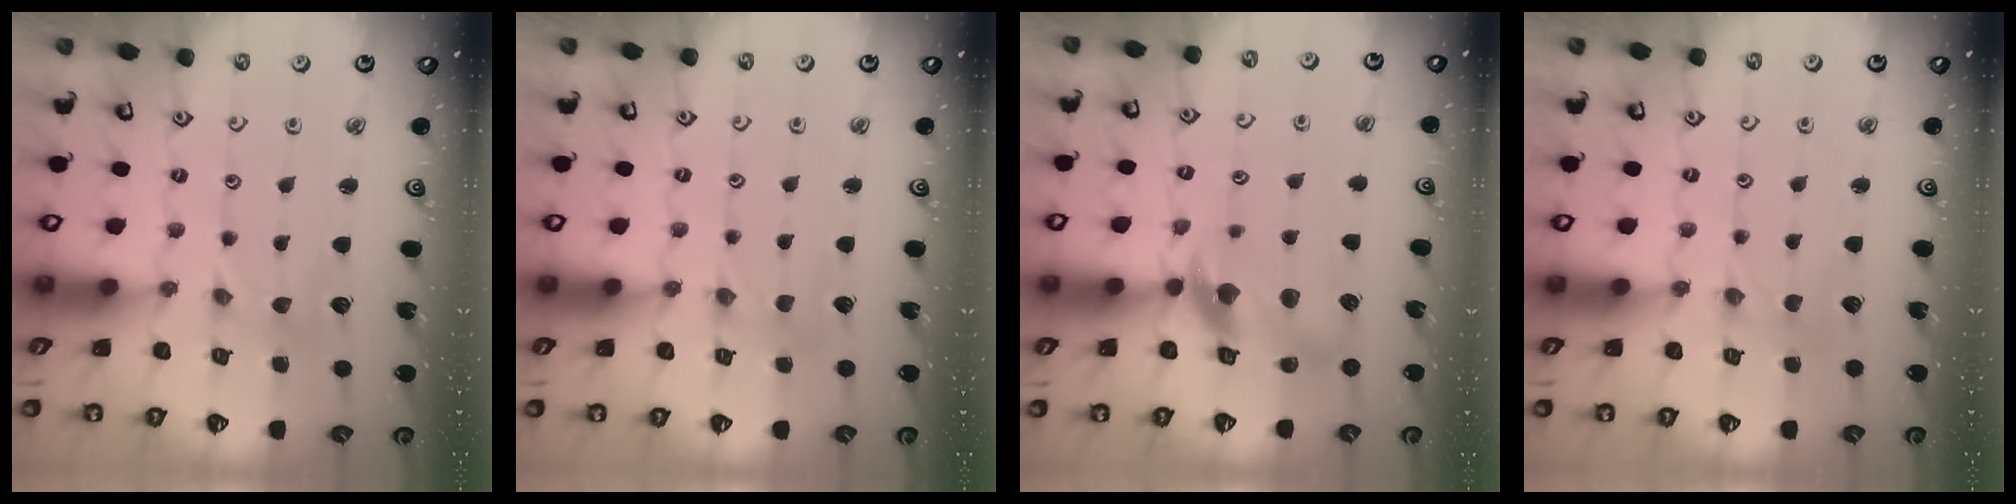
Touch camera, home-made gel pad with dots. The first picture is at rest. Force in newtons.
{"total": 0.0}
{"total": 11.4, "press": 11.2, "slide": 1.7}
{"total": 0.0}